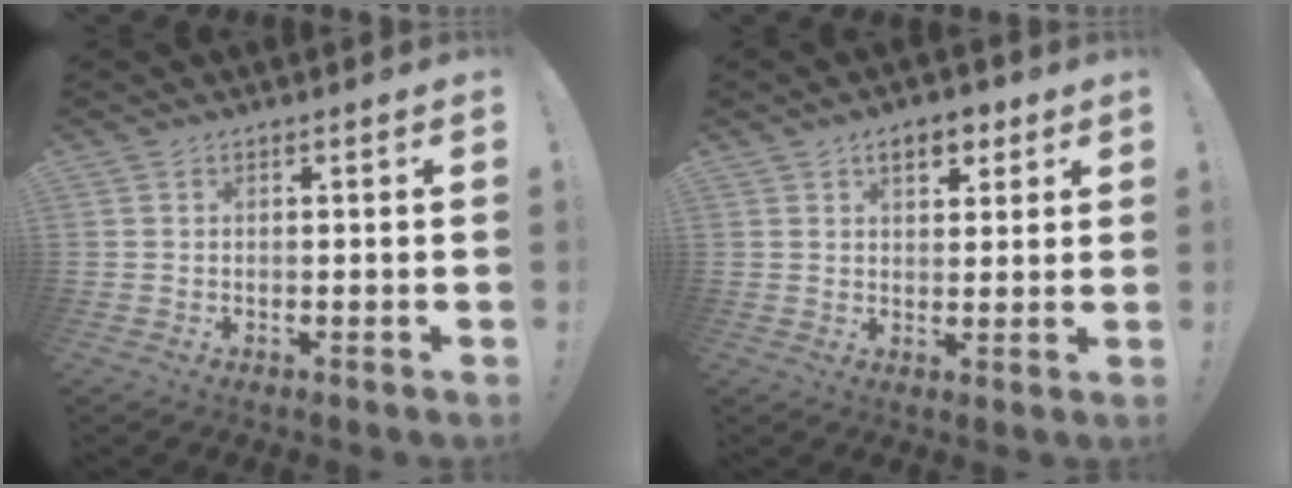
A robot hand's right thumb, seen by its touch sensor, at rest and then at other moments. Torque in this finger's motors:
{"motor_torque": [0.23, 1.43, 0.01, 0.01, 0.03]}